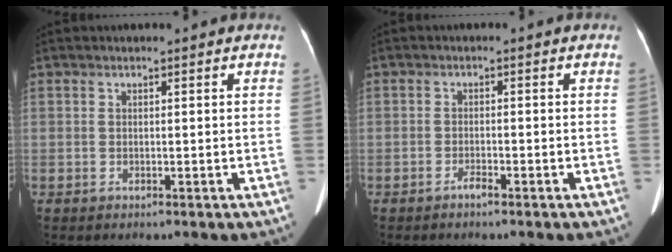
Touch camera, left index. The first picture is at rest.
{"total": 1.2, "force": [-1.0, 0.1, 0.7], "torque": [-0.015, 0.000, -0.017]}